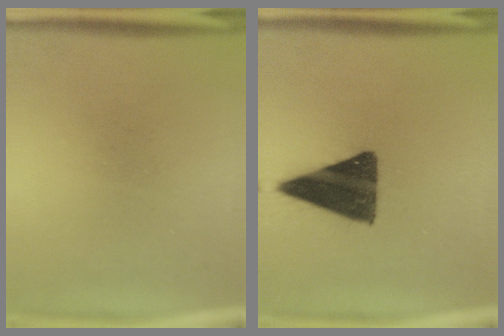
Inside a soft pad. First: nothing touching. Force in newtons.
{"total": 13.5}